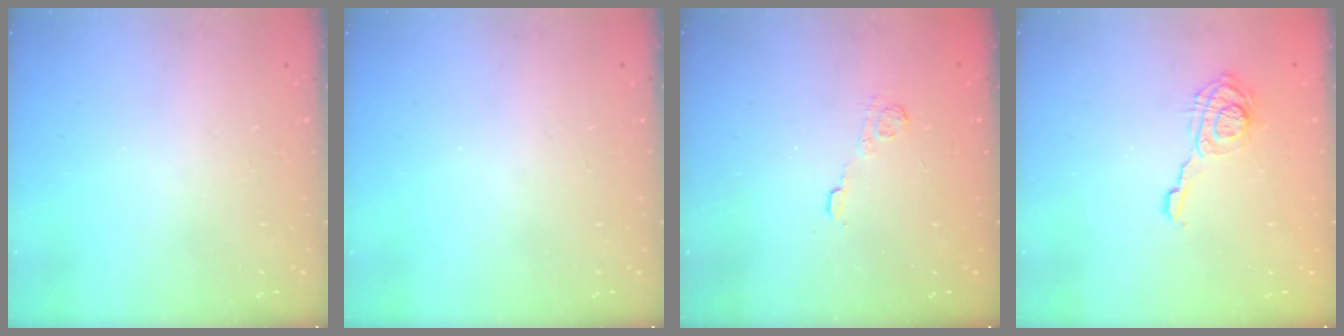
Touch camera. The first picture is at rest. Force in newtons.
{"total": 0.0}
{"total": 2.7, "press": 2.3, "slide": 1.4}
{"total": 11.4, "press": 11.4, "slide": 0.1}